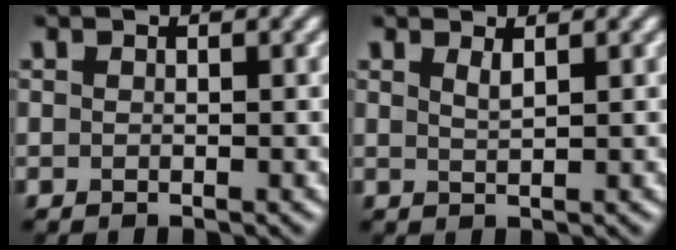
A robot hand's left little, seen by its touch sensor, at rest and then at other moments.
{"total": 1.1, "force": [0.7, 0.3, 0.8], "torque": [-0.012, 0.000, 0.012]}